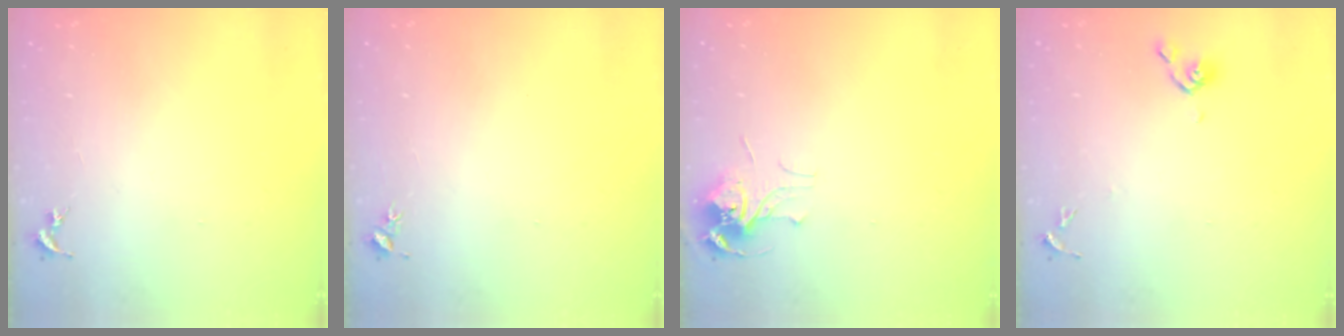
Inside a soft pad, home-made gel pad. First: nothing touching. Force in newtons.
{"total": 3.1, "press": 3.0, "slide": 0.3}
{"total": 7.8, "press": 7.7, "slide": 0.7}
{"total": 5.8, "press": 5.8, "slide": 0.7}